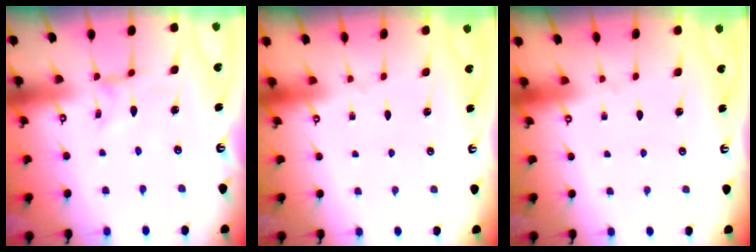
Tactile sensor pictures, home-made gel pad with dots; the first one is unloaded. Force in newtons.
{"total": 0.0}
{"total": 0.0}